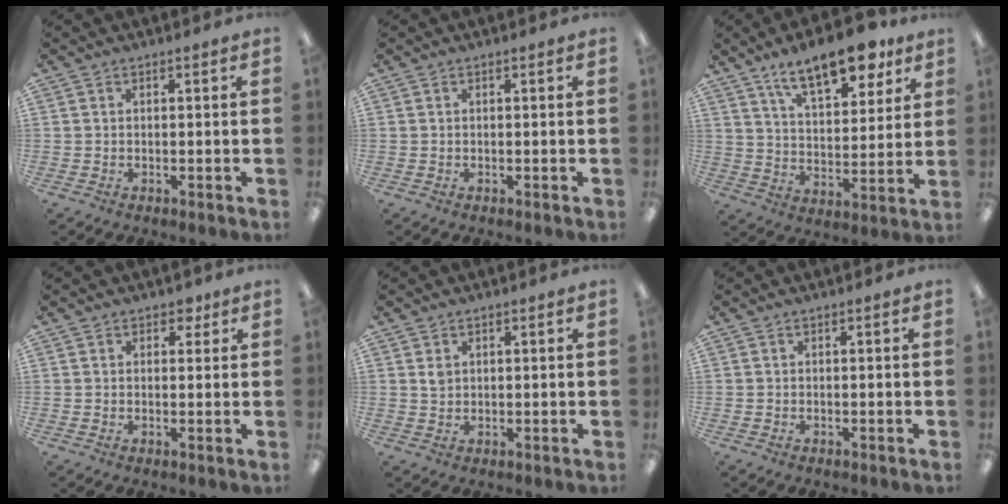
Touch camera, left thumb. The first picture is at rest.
{"total": 0.0}
{"total": 15.7, "force": [11.3, 6.1, 9.1], "torque": [-0.138, -0.055, 0.190]}
{"total": 2.7, "force": [1.7, 1.9, 0.9], "torque": [0.005, -0.005, 0.026]}
{"total": 1.9, "force": [1.0, 1.5, 0.7], "torque": [-0.007, -0.002, 0.016]}
{"total": 0.0}